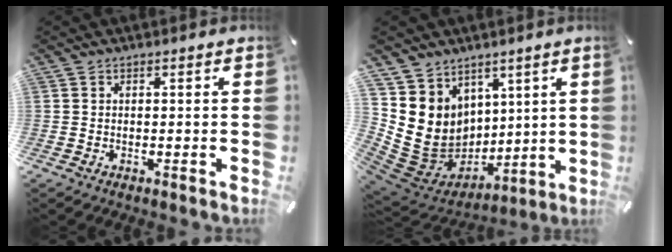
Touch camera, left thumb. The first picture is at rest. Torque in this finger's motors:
{"motor_torque": [2.42, 2.34, 0.40, -0.23, 0.43]}